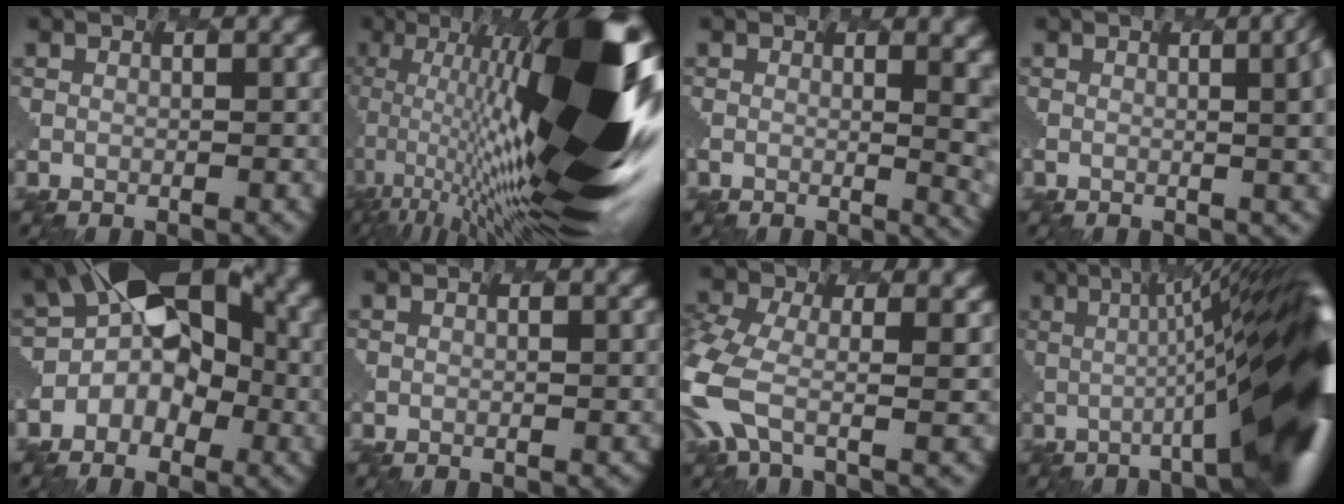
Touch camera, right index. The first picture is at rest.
{"total": 18.4, "force": [0.6, 4.2, 18.0], "torque": [-0.301, 0.026, -0.018]}
{"total": 4.7, "force": [0.8, 1.6, 4.3], "torque": [-0.026, 0.012, -0.008]}
{"total": 7.3, "force": [1.3, 3.6, 6.3], "torque": [-0.012, 0.046, -0.018]}
{"total": 12.2, "force": [-0.2, 9.1, 8.1], "torque": [-0.119, 0.018, -0.031]}
{"total": 0.9, "force": [-0.1, 0.7, 0.6], "torque": [0.000, -0.002, 0.001]}
{"total": 4.2, "force": [-1.5, 1.7, 3.6], "torque": [-0.131, -0.007, -0.059]}
{"total": 15.1, "force": [0.4, 2.6, 14.9], "torque": [-0.150, 0.029, -0.009]}